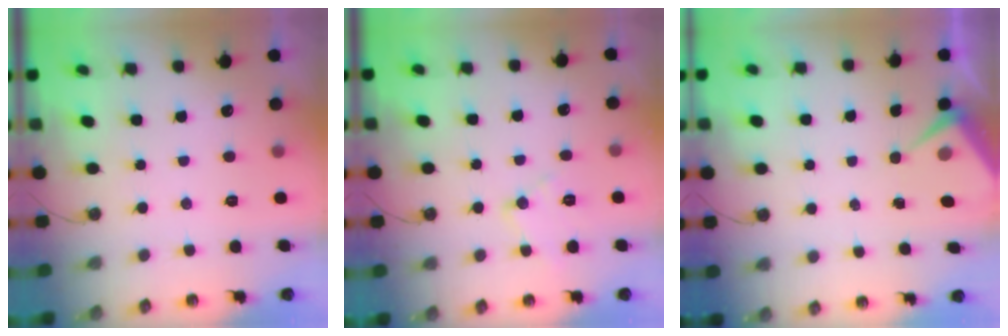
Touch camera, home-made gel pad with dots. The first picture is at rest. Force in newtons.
{"total": 9.6, "press": 9.6, "slide": 0.7}
{"total": 4.3, "press": 4.2, "slide": 0.7}